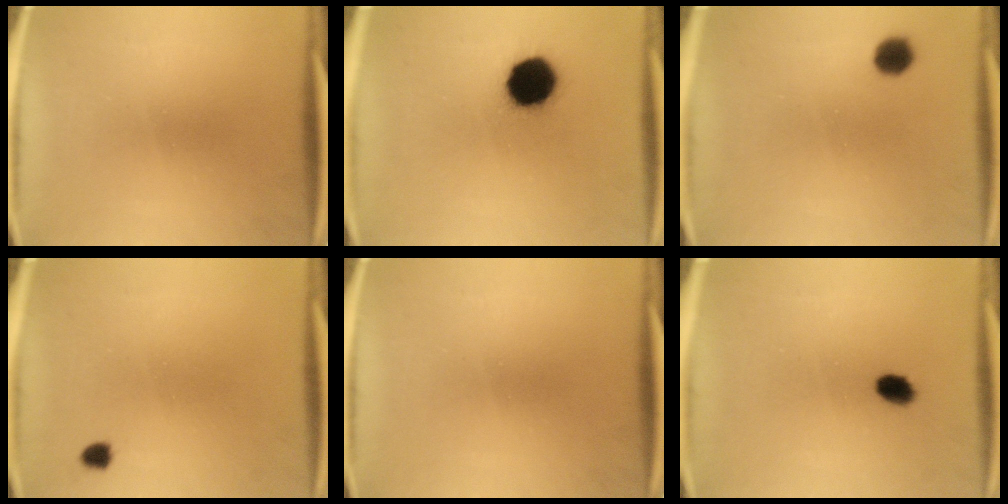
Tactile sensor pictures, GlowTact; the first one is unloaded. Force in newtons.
{"total": 13.7}
{"total": 3.8}
{"total": 1.4}
{"total": 0.0}
{"total": 3.2}